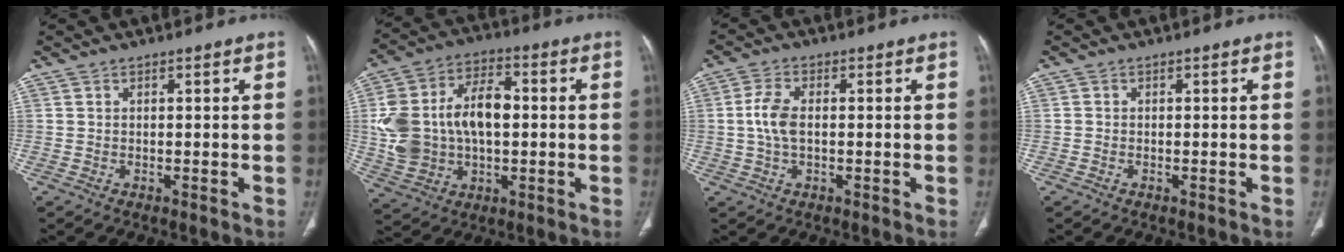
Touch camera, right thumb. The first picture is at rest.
{"total": 18.0, "force": [0.7, 11.6, 13.7], "torque": [-0.250, 0.026, 0.020]}
{"total": 5.2, "force": [0.0, 2.8, 4.4], "torque": [-0.097, 0.004, -0.004]}
{"total": 0.0}